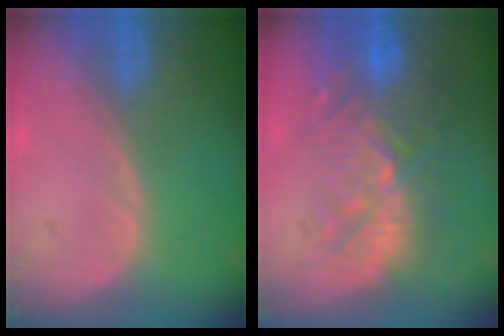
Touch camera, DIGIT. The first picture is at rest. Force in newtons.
{"total": 11.2, "press": 9.9, "slide": 5.4}